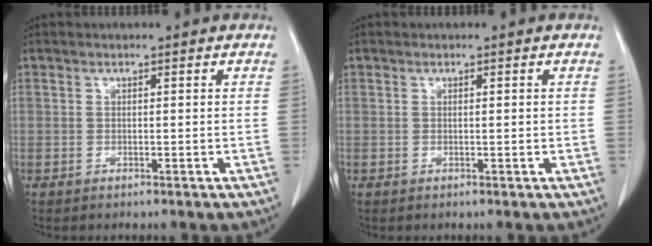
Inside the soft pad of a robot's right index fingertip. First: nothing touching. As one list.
[{"total": 0.5, "force": [0.0, 0.1, 0.5], "torque": [-0.010, -0.001, 0.002]}]